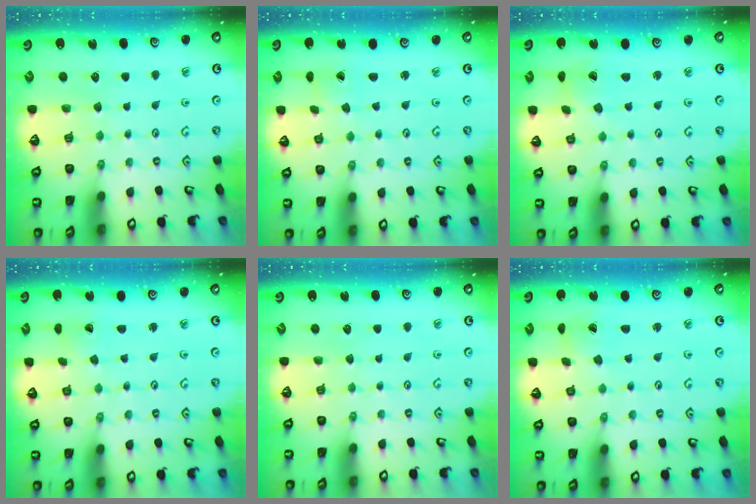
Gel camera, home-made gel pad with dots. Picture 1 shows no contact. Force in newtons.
{"total": 0.0}
{"total": 1.8, "press": 1.8, "slide": 0.2}
{"total": 1.9, "press": 1.9, "slide": 0.2}
{"total": 0.0}
{"total": 1.2, "press": 1.1, "slide": 0.2}